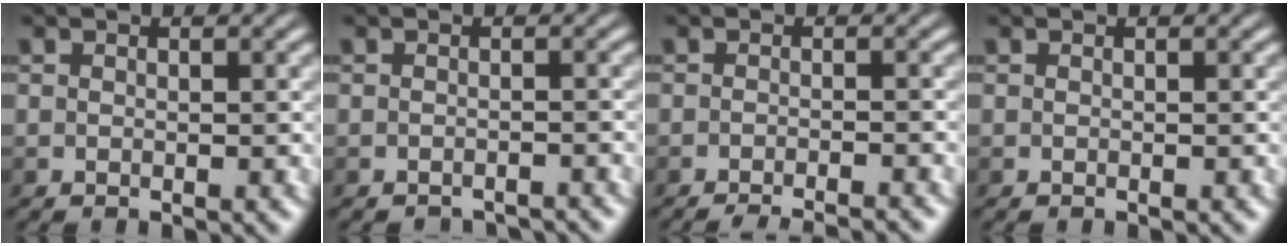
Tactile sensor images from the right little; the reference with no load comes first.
{"total": 1.0, "force": [-1.0, -0.3, 0.0], "torque": [0.000, 0.000, -0.016]}
{"total": 3.8, "force": [-2.3, 1.0, 2.8], "torque": [-0.019, -0.003, -0.036]}
{"total": 0.0}